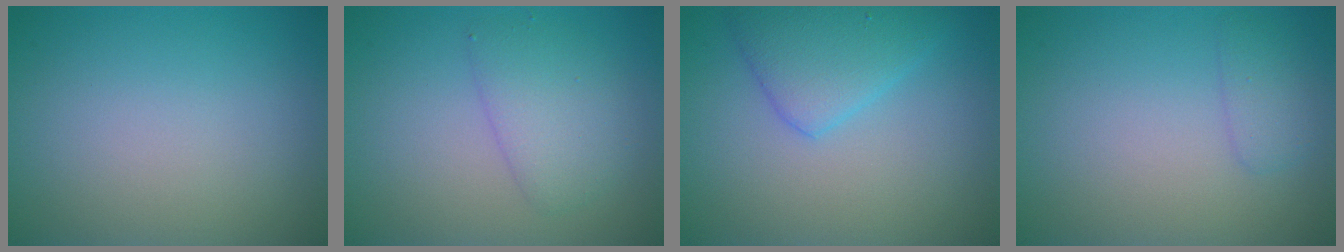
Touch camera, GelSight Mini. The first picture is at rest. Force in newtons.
{"total": 3.0, "press": 3.0, "slide": 0.1}
{"total": 3.7, "press": 3.7, "slide": 0.1}
{"total": 1.5, "press": 1.5, "slide": 0.1}